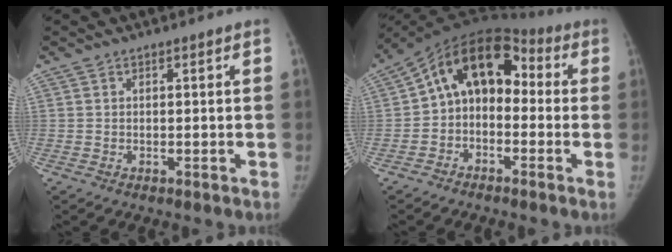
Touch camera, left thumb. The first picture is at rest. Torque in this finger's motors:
{"motor_torque": [-0.42, 1.54, 0.91, 0.57, 0.15]}